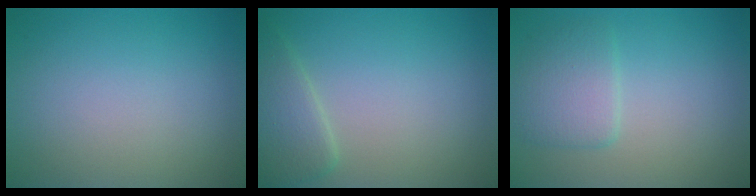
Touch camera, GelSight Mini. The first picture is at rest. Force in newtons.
{"total": 3.0, "press": 2.9, "slide": 0.2}
{"total": 2.8, "press": 2.8, "slide": 0.3}